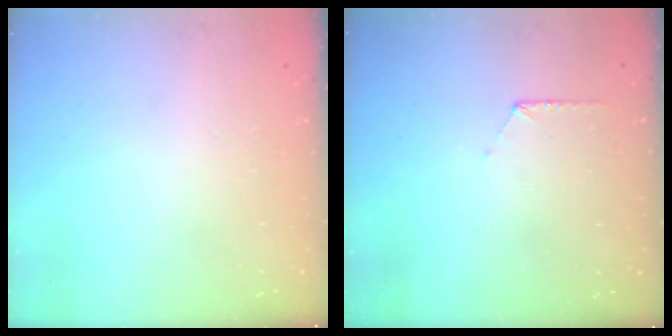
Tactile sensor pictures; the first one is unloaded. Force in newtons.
{"total": 5.9, "press": 5.9, "slide": 0.6}